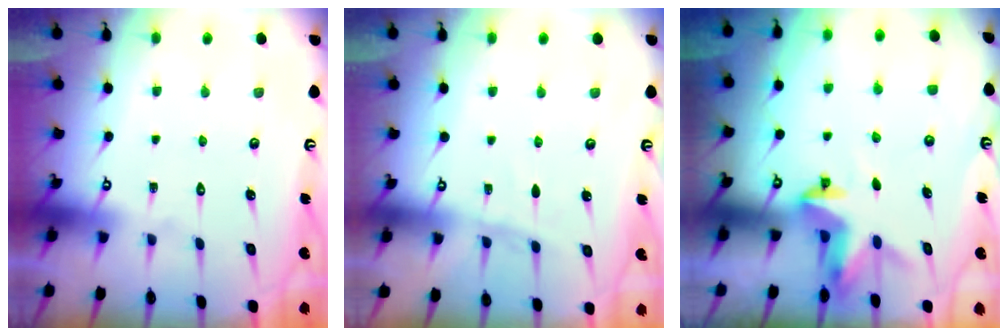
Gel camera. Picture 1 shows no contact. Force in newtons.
{"total": 4.4, "press": 4.3, "slide": 0.5}
{"total": 3.4, "press": 3.4, "slide": 0.2}